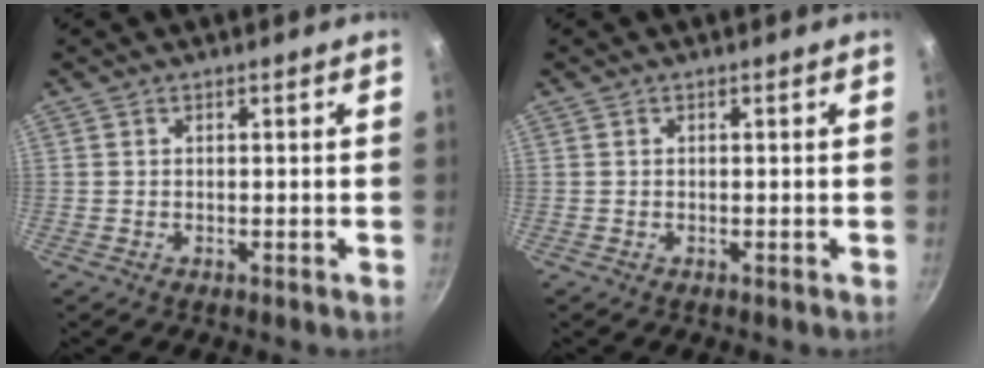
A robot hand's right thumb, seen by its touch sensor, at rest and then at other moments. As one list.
[{"total": 0.0}]